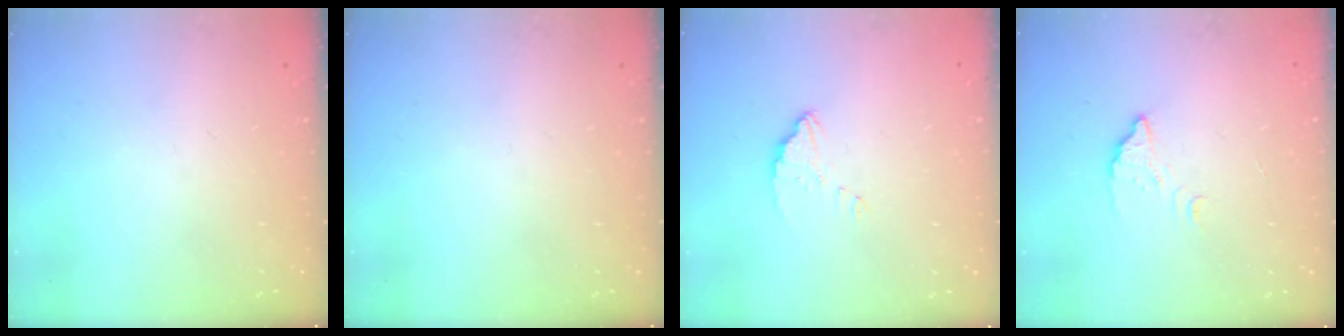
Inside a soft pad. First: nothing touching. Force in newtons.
{"total": 0.0}
{"total": 2.5, "press": 2.5, "slide": 0.2}
{"total": 2.7, "press": 2.7, "slide": 0.2}